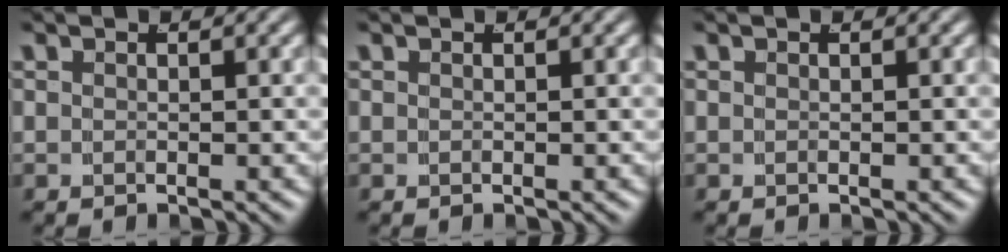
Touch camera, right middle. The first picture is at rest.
{"total": 0.0}
{"total": 0.0}